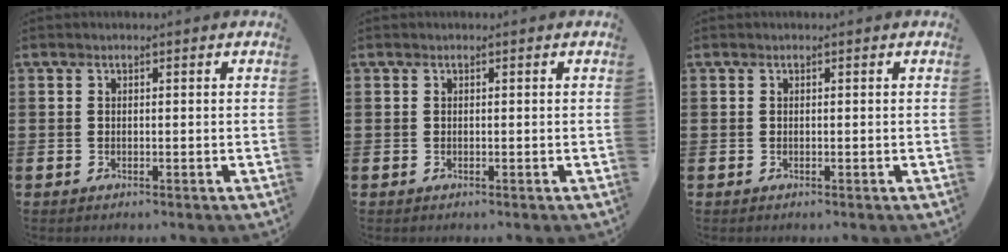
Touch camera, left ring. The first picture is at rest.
{"total": 0.0}
{"total": 0.0}